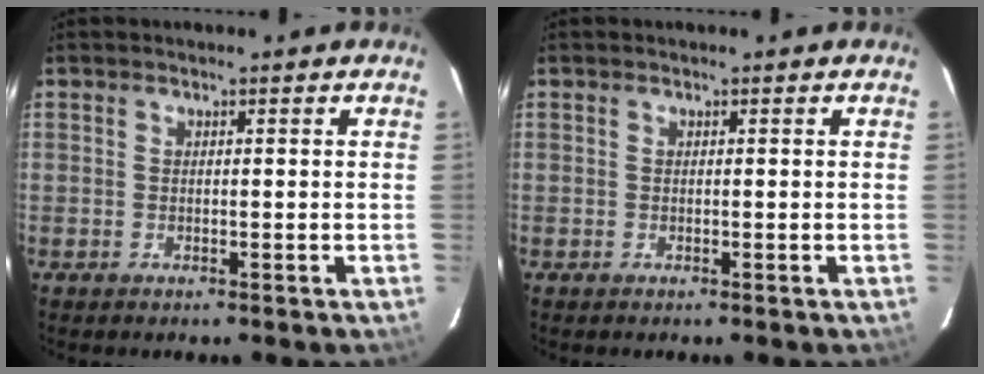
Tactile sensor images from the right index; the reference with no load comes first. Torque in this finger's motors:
{"motor_torque": [0.00, 0.00, 0.00, 0.00]}